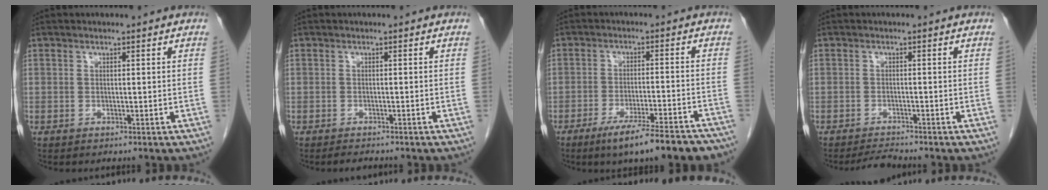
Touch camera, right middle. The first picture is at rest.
{"total": 1.5, "force": [-1.4, 0.3, 0.5], "torque": [-0.013, -0.006, -0.019]}
{"total": 13.1, "force": [-10.2, 1.3, 8.1], "torque": [-0.095, -0.017, -0.149]}
{"total": 2.0, "force": [-1.9, -0.4, 0.1], "torque": [-0.008, -0.014, -0.032]}